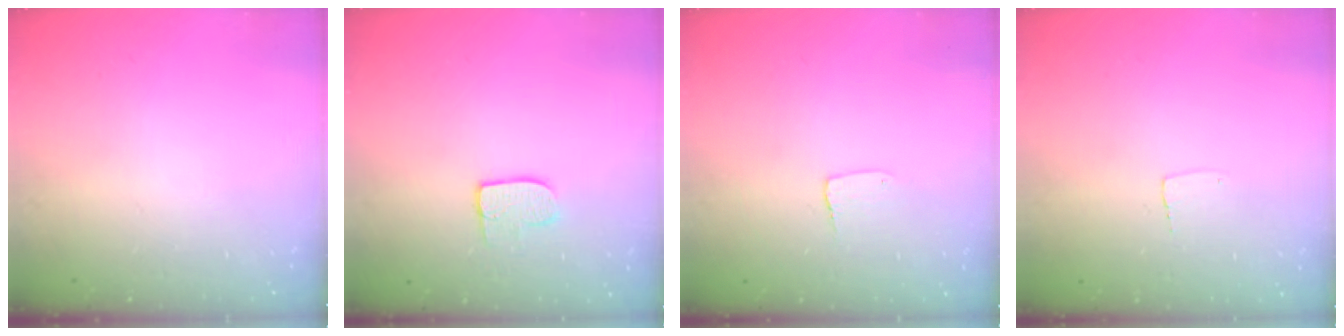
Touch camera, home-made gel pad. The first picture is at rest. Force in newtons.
{"total": 6.9, "press": 6.9, "slide": 0.2}
{"total": 3.5, "press": 3.4, "slide": 0.3}
{"total": 2.3, "press": 2.3, "slide": 0.1}